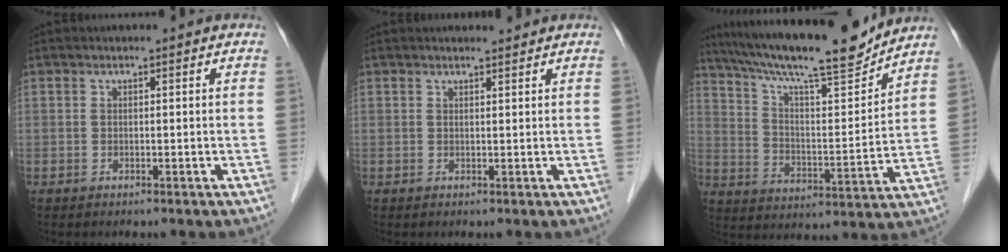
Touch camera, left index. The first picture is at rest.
{"total": 1.3, "force": [1.3, 0.1, 0.2], "torque": [-0.006, 0.001, 0.021]}
{"total": 19.1, "force": [16.8, 1.2, 9.2], "torque": [-0.159, -0.001, 0.266]}